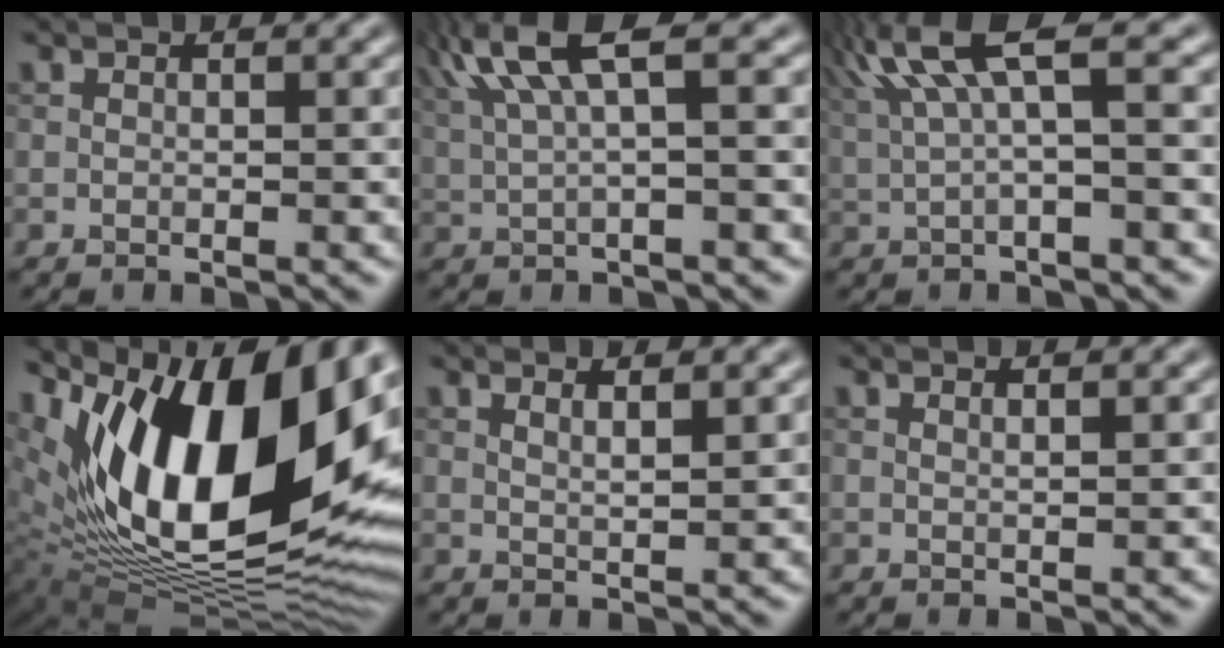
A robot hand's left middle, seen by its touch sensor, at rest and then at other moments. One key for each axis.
{"total": 6.0, "fx": 2.5, "fy": 1.5, "fz": 5.3, "tx": -0.115, "ty": 0.017, "tz": 0.052}
{"total": 5.8, "fx": 2.1, "fy": 1.1, "fz": 5.3, "tx": -0.112, "ty": 0.017, "tz": 0.042}
{"total": 18.1, "fx": 5.2, "fy": 8.7, "fz": 15.0, "tx": -0.232, "ty": 0.006, "tz": 0.080}
{"total": 1.7, "fx": 1.2, "fy": 0.4, "fz": 1.2, "tx": -0.011, "ty": 0.000, "tz": 0.014}
{"total": 0.6, "fx": 0.5, "fy": 0.0, "fz": 0.3, "tx": -0.005, "ty": -0.002, "tz": 0.008}